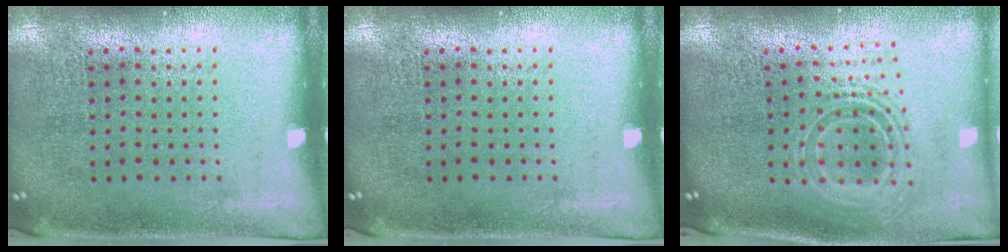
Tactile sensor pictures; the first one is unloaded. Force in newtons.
{"total": 0.0}
{"total": 2.1, "press": 1.5, "slide": 1.5}